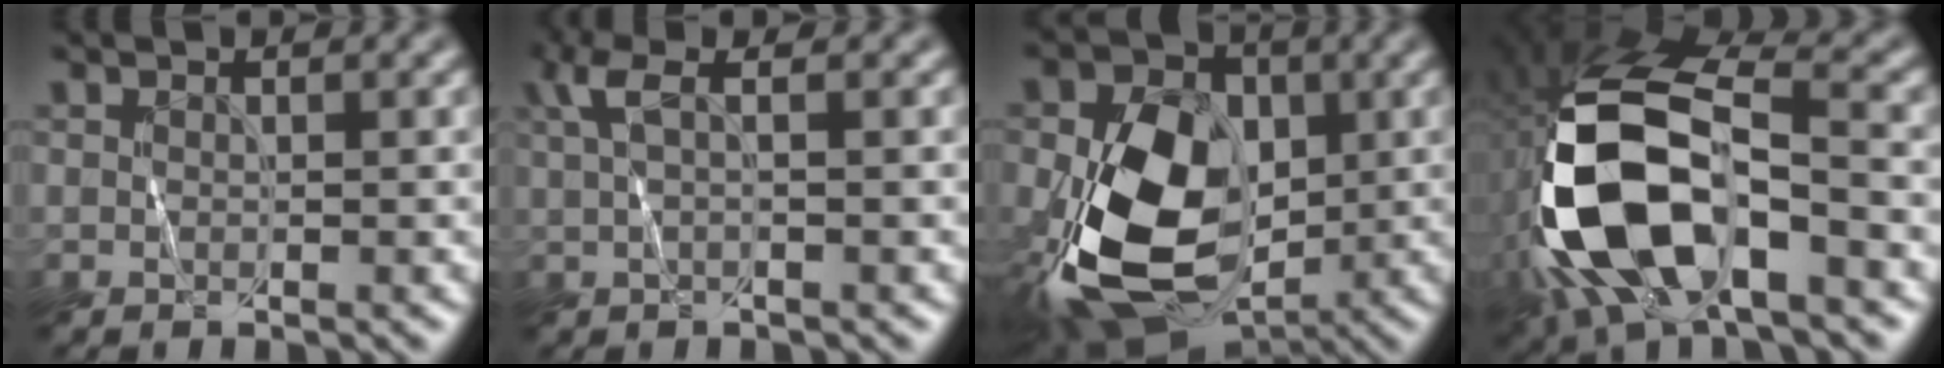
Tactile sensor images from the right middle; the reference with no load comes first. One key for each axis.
{"total": 2.4, "fx": 1.0, "fy": 0.4, "fz": 2.2, "tx": -0.050, "ty": 0.003, "tz": 0.019}
{"total": 14.1, "fx": -2.8, "fy": 9.3, "fz": 10.2, "tx": -0.211, "ty": -0.020, "tz": -0.049}
{"total": 14.2, "fx": -4.2, "fy": 6.5, "fz": 11.9, "tx": -0.258, "ty": 0.008, "tz": -0.084}